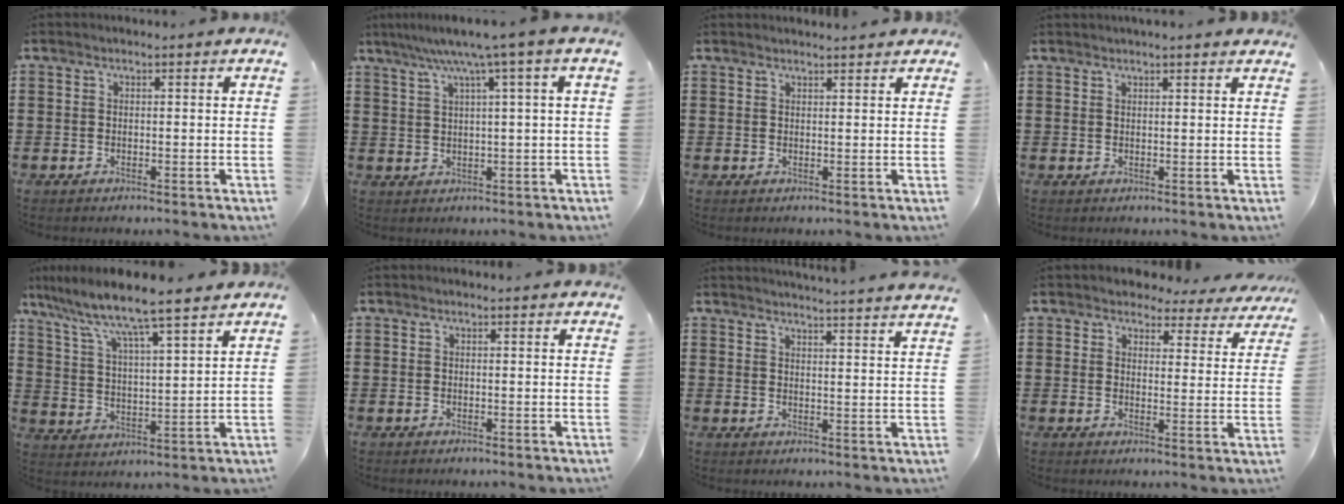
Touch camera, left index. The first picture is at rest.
{"total": 5.5, "force": [2.5, -0.6, 4.8], "torque": [-0.101, -0.005, 0.037]}
{"total": 1.4, "force": [1.4, 0.0, 0.3], "torque": [-0.007, 0.001, 0.027]}
{"total": 1.6, "force": [1.5, 0.0, 0.5], "torque": [-0.012, 0.001, 0.029]}
{"total": 7.0, "force": [6.3, -0.1, 3.0], "torque": [-0.087, -0.044, 0.101]}
{"total": 0.7, "force": [0.6, 0.0, 0.3], "torque": [-0.007, -0.001, 0.012]}
{"total": 3.6, "force": [3.4, -1.1, 0.2], "torque": [-0.014, -0.023, 0.060]}
{"total": 3.8, "force": [3.6, 1.1, 0.4], "torque": [-0.022, -0.018, 0.059]}